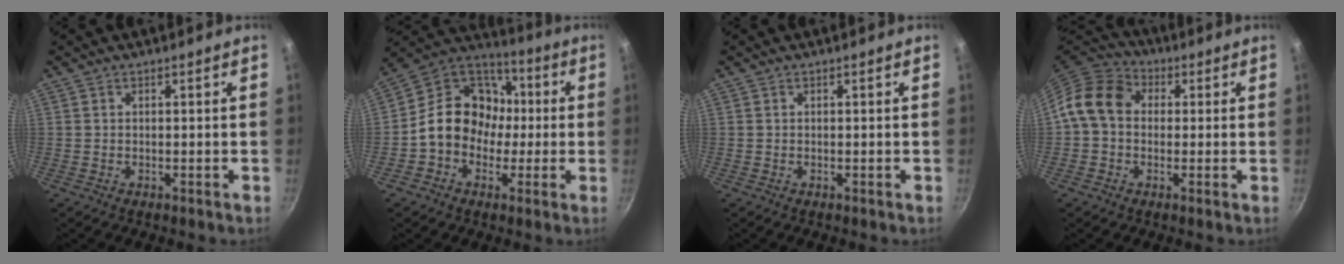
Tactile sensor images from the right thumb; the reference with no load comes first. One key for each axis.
{"total": 15.4, "fx": -1.0, "fy": 13.0, "fz": 8.3, "tx": -0.088, "ty": 0.049, "tz": -0.037}
{"total": 0.0}
{"total": 10.1, "fx": 1.0, "fy": 8.2, "fz": 5.9, "tx": -0.082, "ty": 0.023, "tz": -0.004}